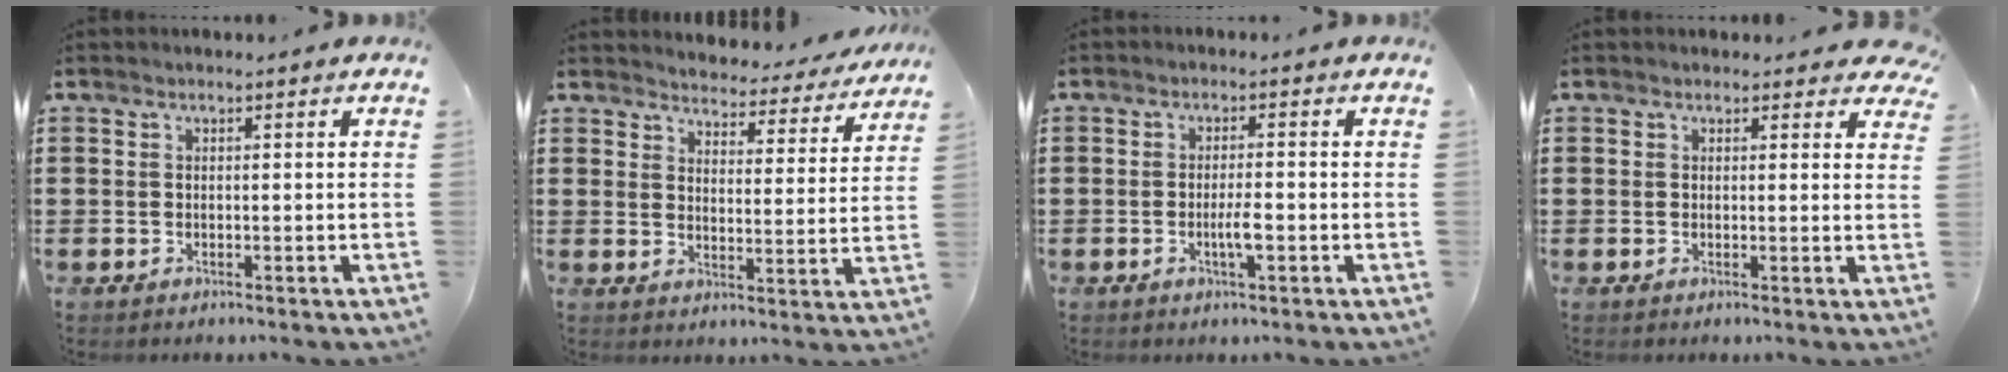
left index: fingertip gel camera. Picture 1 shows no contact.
{"total": 3.9, "force": [3.9, 0.2, 0.1], "torque": [-0.016, -0.033, 0.063]}
{"total": 3.2, "force": [-0.8, 0.6, 3.0], "torque": [-0.052, 0.001, -0.013]}
{"total": 1.8, "force": [1.4, 0.9, 0.6], "torque": [-0.008, 0.002, 0.024]}